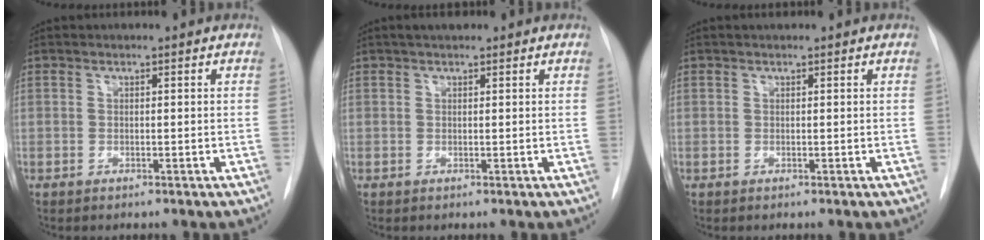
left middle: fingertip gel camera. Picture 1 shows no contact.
{"total": 1.9, "force": [1.5, 0.7, 1.1], "torque": [-0.018, 0.015, 0.022]}
{"total": 0.8, "force": [0.7, 0.3, 0.4], "torque": [-0.013, 0.014, 0.012]}